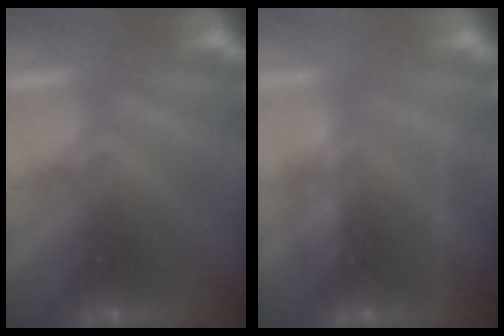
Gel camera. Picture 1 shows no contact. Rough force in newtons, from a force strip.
{"total": 2.9}